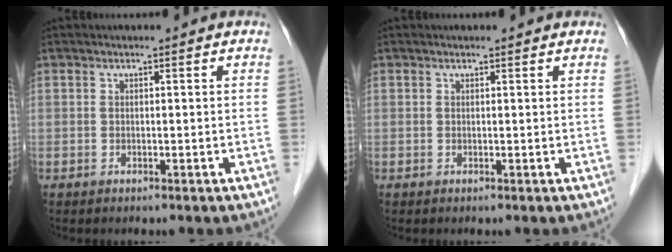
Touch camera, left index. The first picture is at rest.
{"total": 1.7, "force": [1.7, 0.3, 0.2], "torque": [-0.012, 0.010, 0.018]}